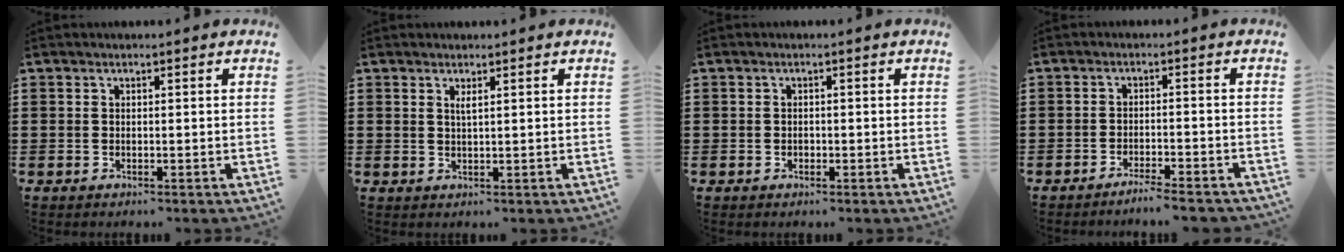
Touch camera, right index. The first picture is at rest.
{"total": 1.0, "force": [0.6, 0.1, 0.8], "torque": [-0.016, 0.001, 0.011]}
{"total": 0.6, "force": [-0.2, 0.5, 0.3], "torque": [-0.008, 0.001, -0.005]}
{"total": 3.0, "force": [-2.9, -0.2, 1.0], "torque": [-0.018, 0.000, -0.056]}